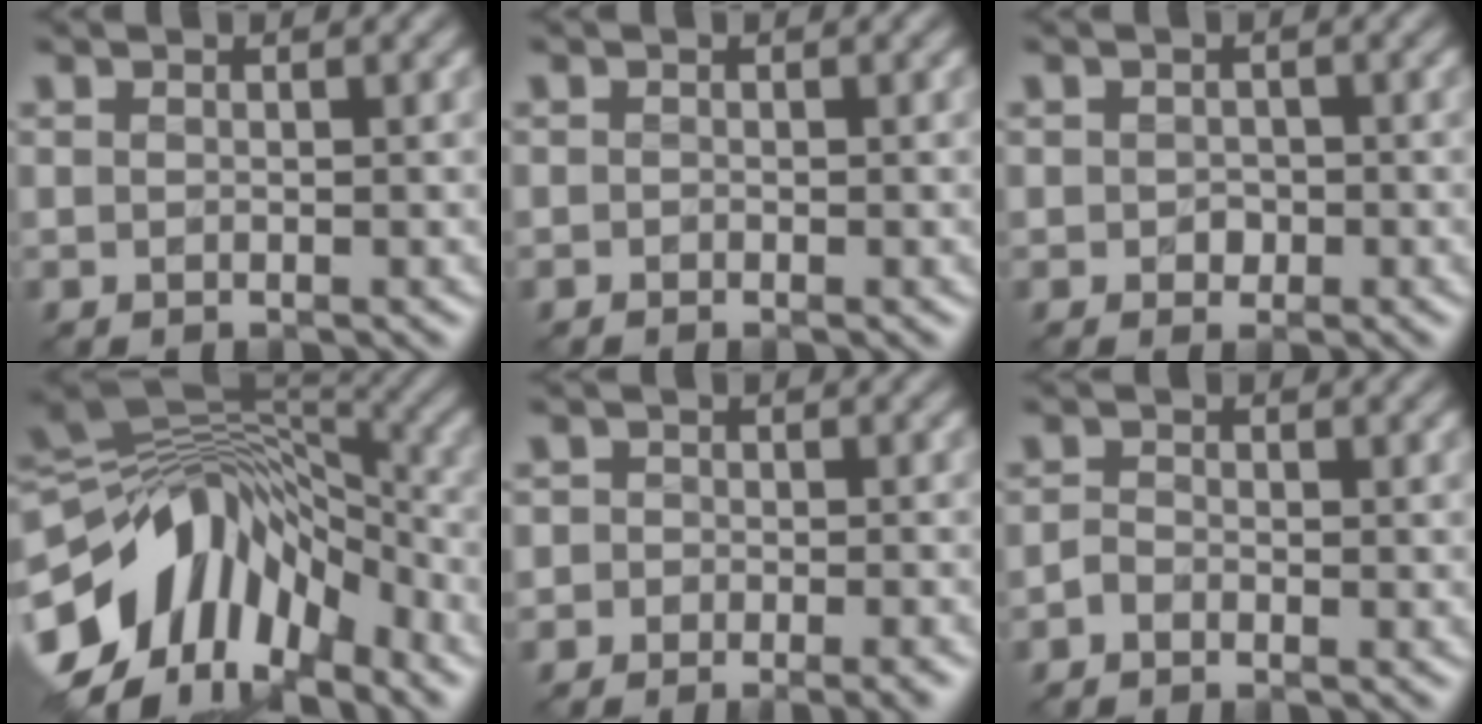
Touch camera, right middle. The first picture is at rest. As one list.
[{"total": 0.0}, {"total": 1.2, "force": [-0.2, 1.0, 0.6], "torque": [-0.008, -0.005, -0.007]}, {"total": 14.0, "force": [-4.2, 8.8, 10.0], "torque": [-0.182, 0.006, -0.071]}, {"total": 3.9, "force": [-2.7, 2.3, 1.6], "torque": [0.009, 0.009, -0.040]}, {"total": 0.9, "force": [-0.7, 0.5, 0.4], "torque": [-0.007, 0.001, -0.018]}]